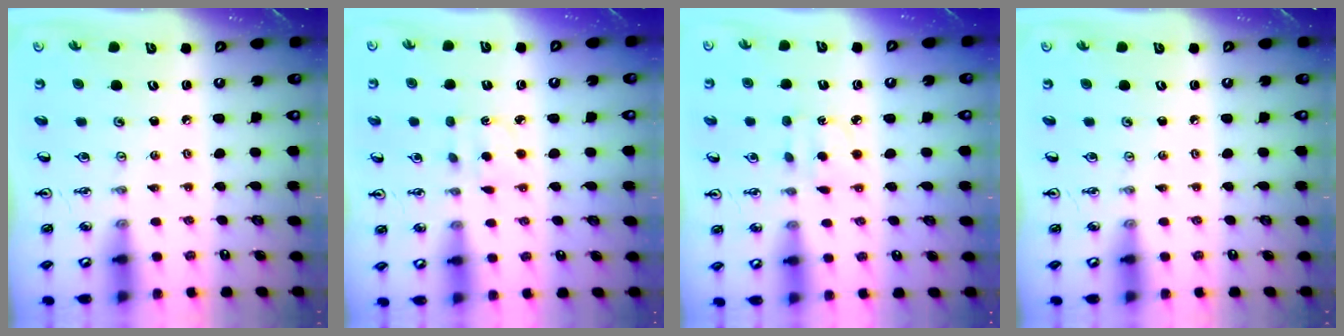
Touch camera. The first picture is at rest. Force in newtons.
{"total": 2.0, "press": 1.9, "slide": 0.6}
{"total": 3.4, "press": 3.3, "slide": 0.5}
{"total": 0.0}